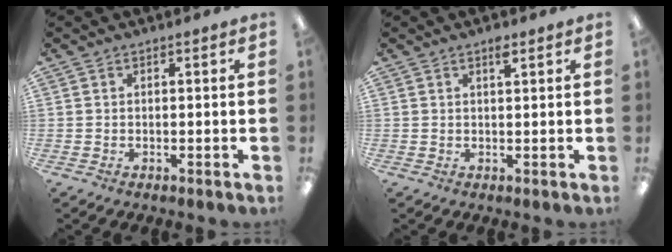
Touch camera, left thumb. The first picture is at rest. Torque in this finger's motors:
{"motor_torque": [0.20, -0.01, 0.38, -0.05, 0.05]}